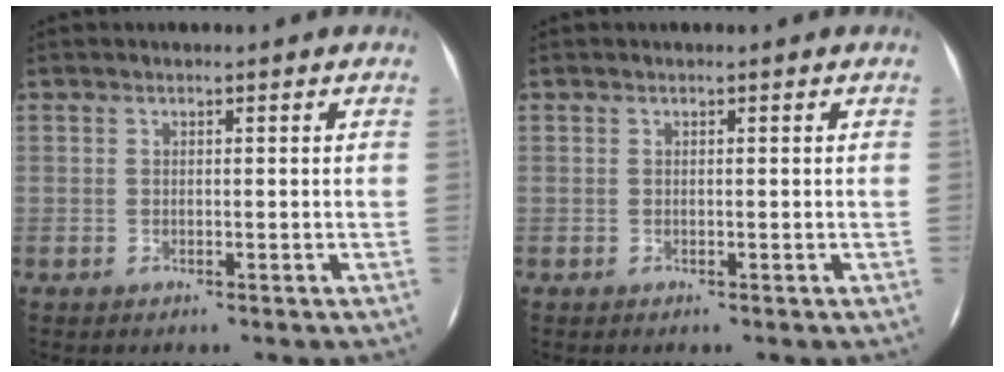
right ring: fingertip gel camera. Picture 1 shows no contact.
{"total": 0.0}